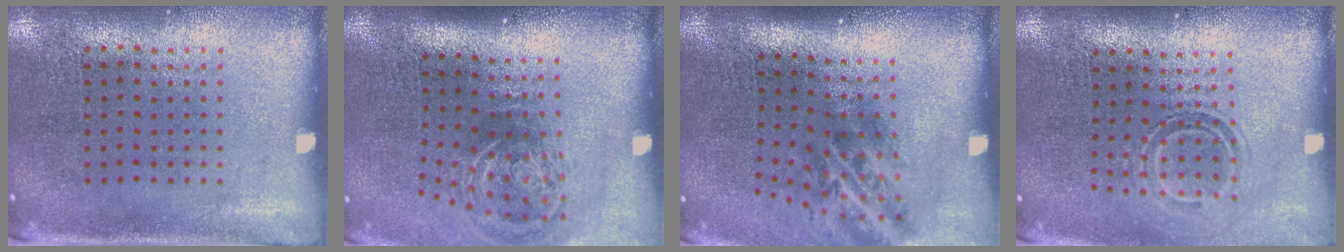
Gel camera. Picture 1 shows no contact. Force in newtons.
{"total": 2.1, "press": 1.3, "slide": 1.7}
{"total": 2.1, "press": 1.3, "slide": 1.6}
{"total": 1.6, "press": 1.1, "slide": 1.2}